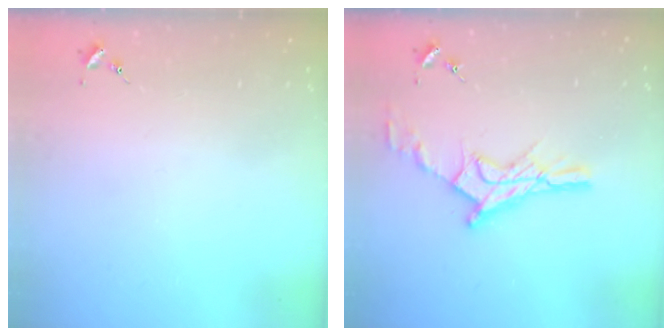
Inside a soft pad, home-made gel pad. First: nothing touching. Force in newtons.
{"total": 14.2, "press": 14.2, "slide": 1.1}